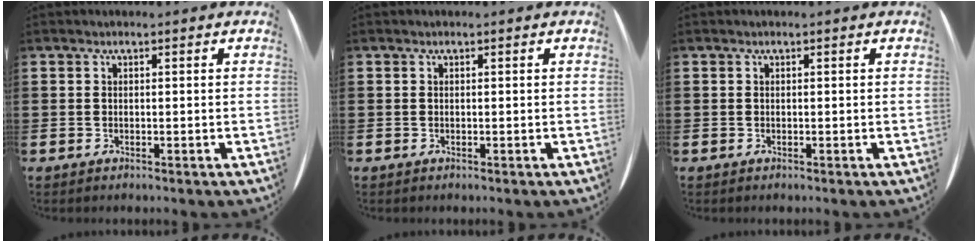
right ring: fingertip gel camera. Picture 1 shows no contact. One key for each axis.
{"total": 0.0}
{"total": 0.0}